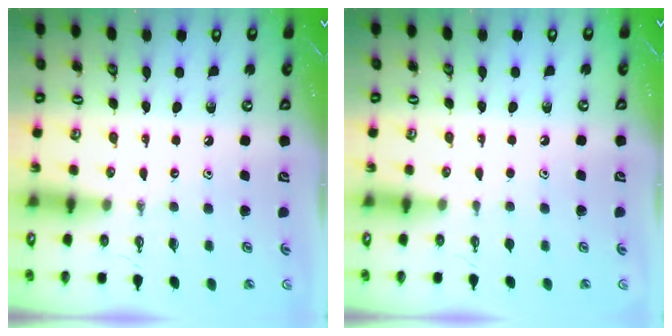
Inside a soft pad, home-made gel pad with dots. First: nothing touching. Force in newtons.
{"total": 1.2, "press": 0.5, "slide": 1.0}